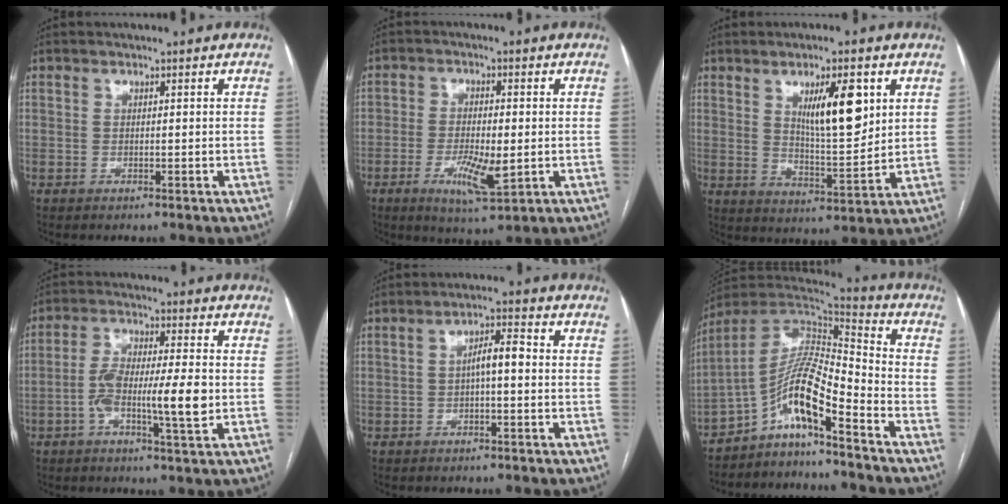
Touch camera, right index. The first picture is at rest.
{"total": 7.3, "force": [-1.9, 2.2, 6.7], "torque": [-0.123, -0.008, -0.026]}
{"total": 10.2, "force": [4.0, 2.4, 9.1], "torque": [-0.150, -0.006, 0.072]}
{"total": 9.4, "force": [-1.9, 1.2, 9.2], "torque": [-0.168, 0.009, -0.035]}
{"total": 4.0, "force": [-0.3, 0.9, 3.8], "torque": [-0.063, 0.015, -0.004]}
{"total": 12.0, "force": [-7.0, 1.5, 9.6], "torque": [-0.179, 0.023, -0.126]}